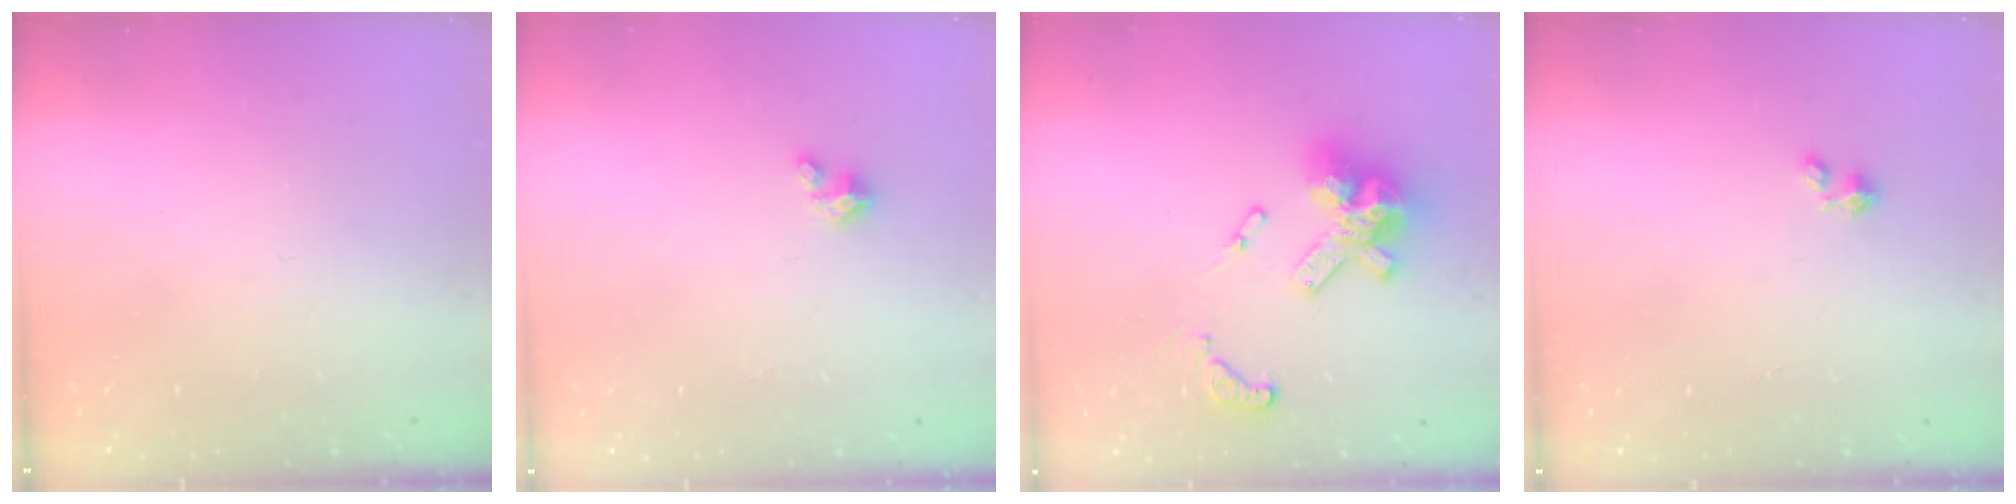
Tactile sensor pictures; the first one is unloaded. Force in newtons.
{"total": 2.6, "press": 2.6, "slide": 0.2}
{"total": 16.9, "press": 16.7, "slide": 2.3}
{"total": 0.5, "press": 0.5, "slide": 0.2}